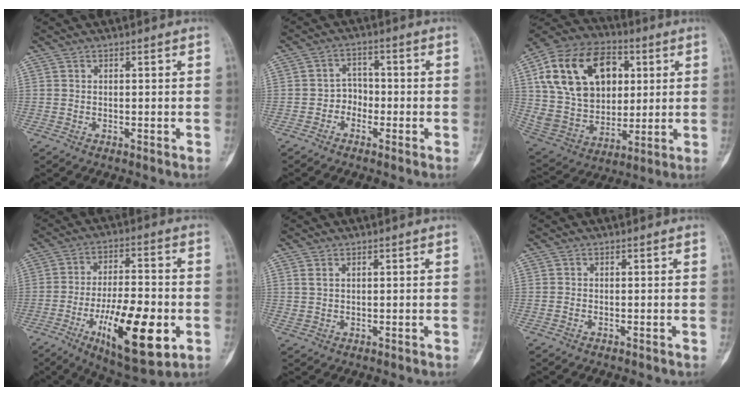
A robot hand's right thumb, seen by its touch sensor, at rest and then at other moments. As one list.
[{"total": 3.3, "force": [-1.6, 2.7, 1.0], "torque": [0.014, 0.019, -0.040]}, {"total": 25.1, "force": [7.1, 17.8, 16.3], "torque": [-0.280, 0.008, 0.131]}, {"total": 19.2, "force": [-6.3, 6.8, 16.9], "torque": [-0.264, 0.014, -0.090]}, {"total": 1.7, "force": [0.9, 1.0, 1.1], "torque": [-0.023, 0.001, 0.024]}, {"total": 0.0}]